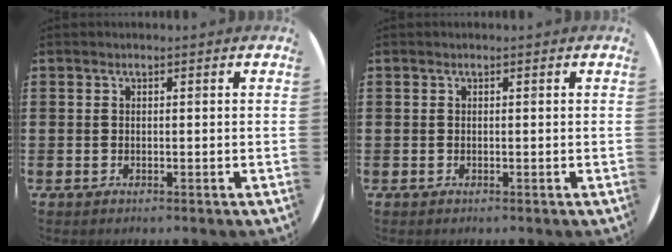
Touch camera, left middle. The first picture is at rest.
{"total": 0.0}